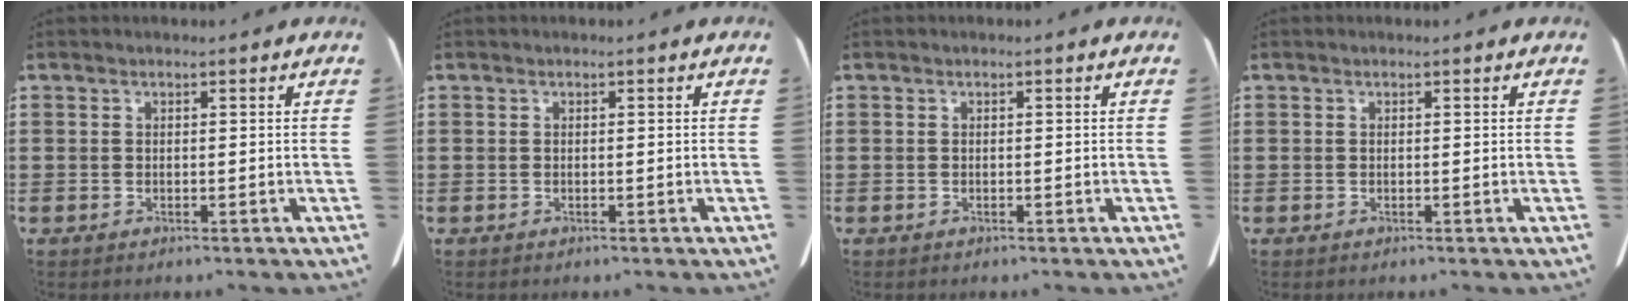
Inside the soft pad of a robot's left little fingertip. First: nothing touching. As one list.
[{"total": 0.0}, {"total": 0.0}, {"total": 0.0}]